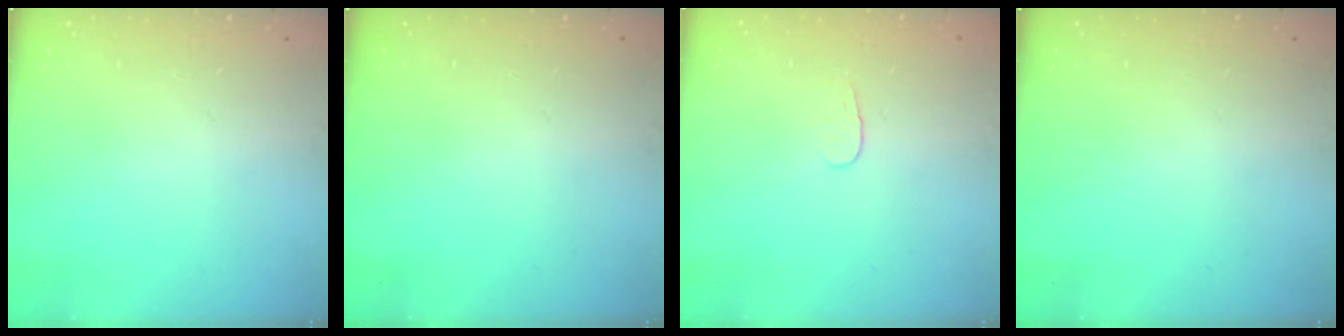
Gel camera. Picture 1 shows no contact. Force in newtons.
{"total": 0.0}
{"total": 3.8, "press": 3.8, "slide": 0.3}
{"total": 0.0}